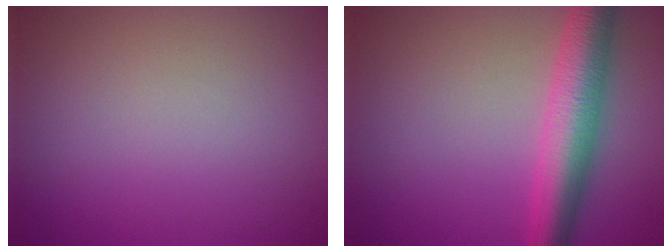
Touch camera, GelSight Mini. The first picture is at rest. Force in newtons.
{"total": 6.0, "press": 6.0, "slide": 0.1}